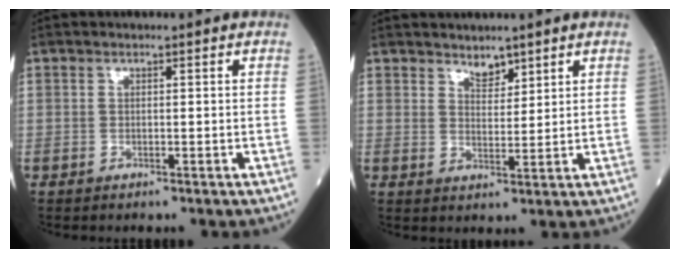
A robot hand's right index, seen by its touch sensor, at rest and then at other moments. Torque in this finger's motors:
{"motor_torque": [0.00, -0.01, 0.00, 0.02]}